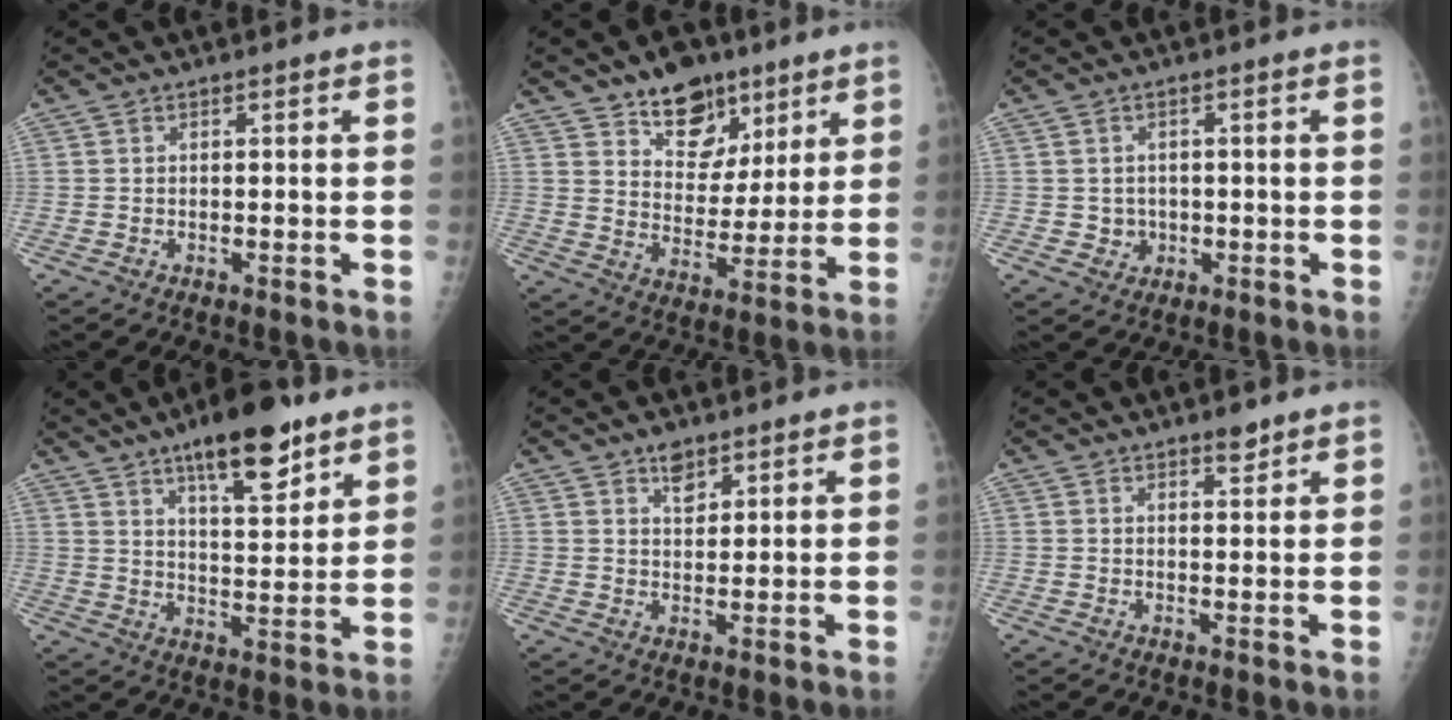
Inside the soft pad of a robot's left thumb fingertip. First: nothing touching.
{"total": 12.2, "force": [8.1, 7.6, 5.0], "torque": [-0.038, -0.047, 0.132]}
{"total": 2.7, "force": [-0.3, 2.6, 0.6], "torque": [0.005, 0.005, 0.000]}
{"total": 14.2, "force": [9.0, 4.7, 10.0], "torque": [-0.126, -0.048, 0.139]}
{"total": 3.7, "force": [2.5, 2.0, 1.8], "torque": [-0.015, -0.017, 0.042]}
{"total": 2.5, "force": [2.0, 0.9, 1.3], "torque": [-0.012, -0.013, 0.030]}